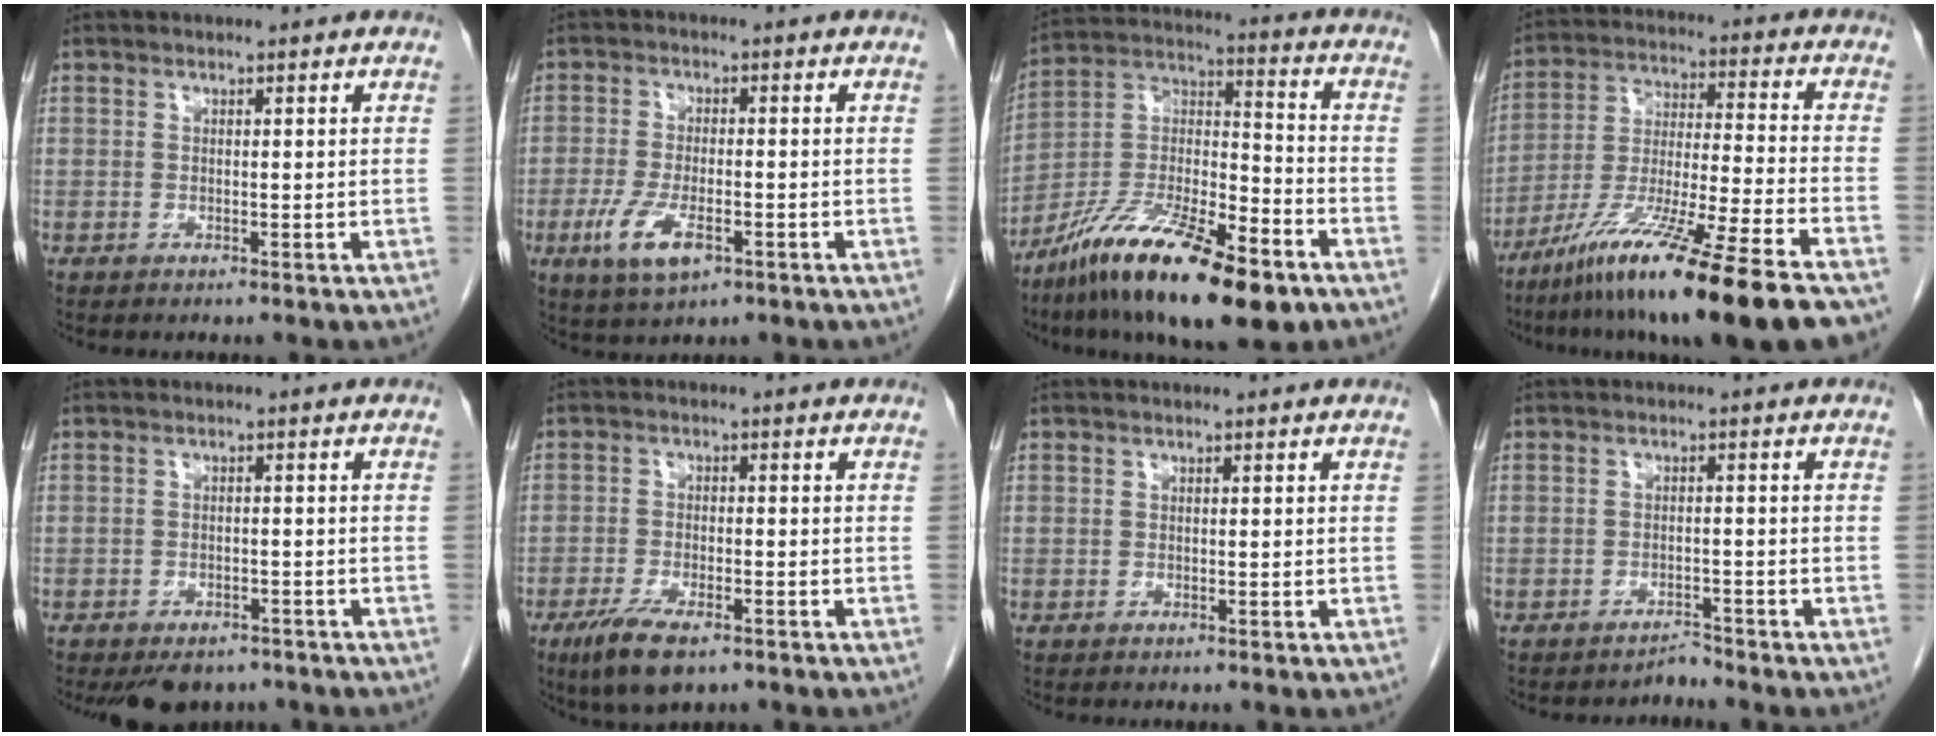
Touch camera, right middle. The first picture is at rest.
{"total": 6.8, "force": [-2.9, 2.4, 5.7], "torque": [-0.121, -0.014, -0.047]}
{"total": 21.6, "force": [-13.8, 4.9, 15.9], "torque": [-0.284, -0.015, -0.240]}
{"total": 21.3, "force": [-15.2, -0.5, 14.8], "torque": [-0.239, -0.049, -0.260]}
{"total": 5.7, "force": [-4.6, 2.8, 1.9], "torque": [-0.022, 0.000, -0.064]}
{"total": 7.1, "force": [-4.6, 2.0, 5.0], "torque": [-0.097, -0.016, -0.076]}
{"total": 0.0}
{"total": 1.6, "force": [-1.5, -0.1, -0.4], "torque": [0.011, -0.007, -0.023]}